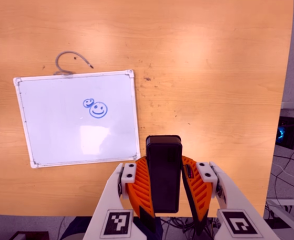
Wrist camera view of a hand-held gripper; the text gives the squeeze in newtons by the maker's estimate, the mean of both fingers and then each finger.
{"total": 9.2, "left": 7.6, "right": 10.7}